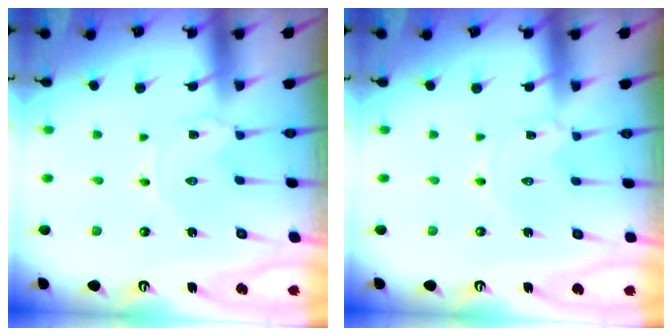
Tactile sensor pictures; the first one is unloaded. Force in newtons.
{"total": 1.3, "press": 1.3, "slide": 0.3}